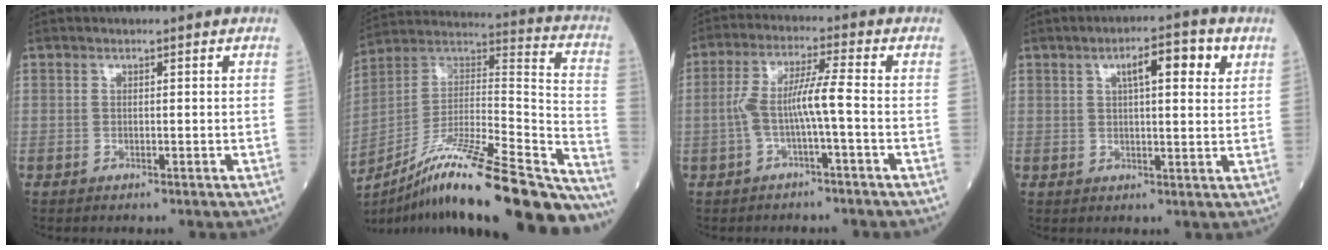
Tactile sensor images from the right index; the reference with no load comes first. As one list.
[{"total": 32.4, "force": [-24.5, 4.2, 20.8], "torque": [-0.270, -0.013, -0.384]}, {"total": 6.5, "force": [-1.4, -0.1, 6.4], "torque": [-0.130, 0.021, -0.026]}, {"total": 7.2, "force": [3.1, 1.5, 6.3], "torque": [-0.095, 0.011, 0.041]}]